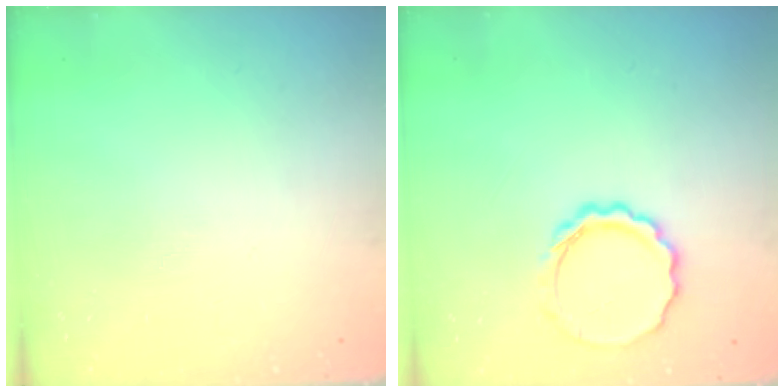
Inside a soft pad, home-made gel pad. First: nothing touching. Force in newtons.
{"total": 9.0, "press": 8.8, "slide": 1.9}